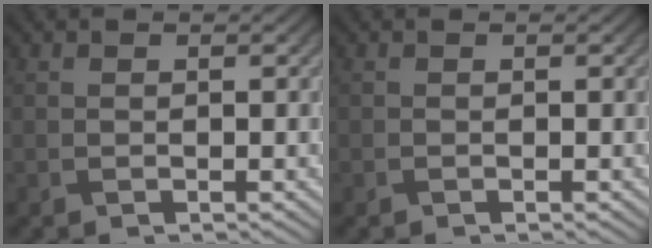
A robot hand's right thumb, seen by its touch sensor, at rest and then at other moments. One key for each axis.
{"total": 0.0}